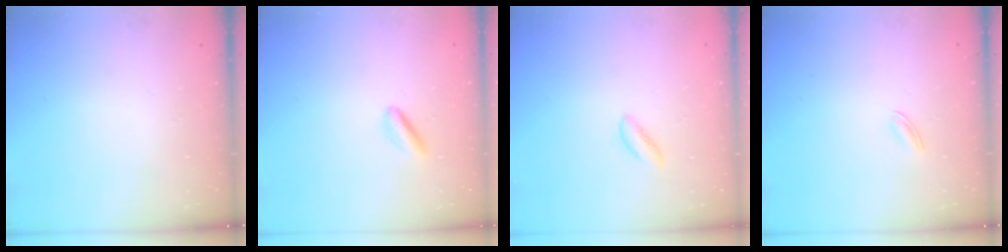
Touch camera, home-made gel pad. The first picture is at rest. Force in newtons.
{"total": 2.7, "press": 2.6, "slide": 0.7}
{"total": 1.3, "press": 1.2, "slide": 0.5}
{"total": 1.6, "press": 1.5, "slide": 0.5}